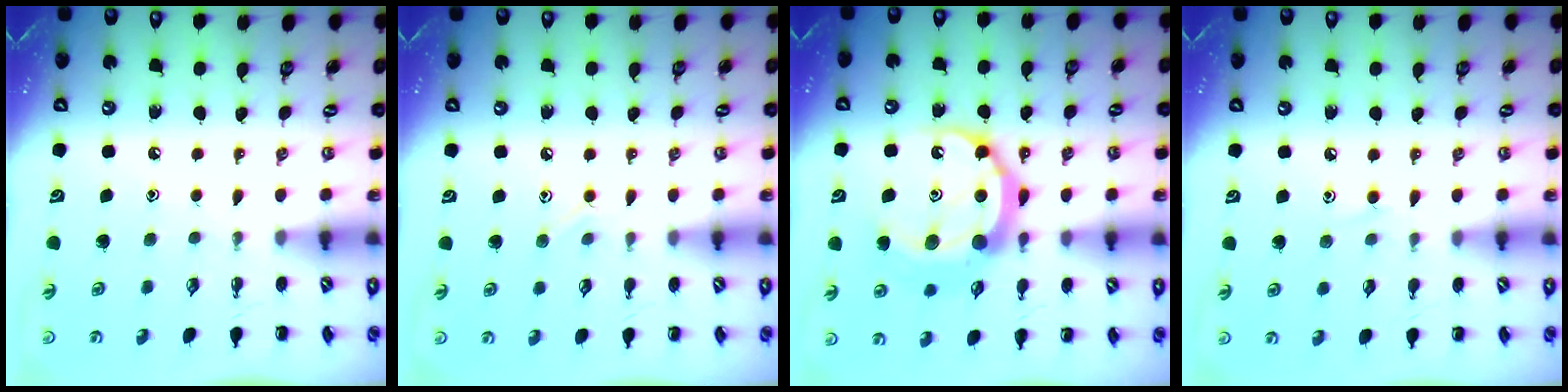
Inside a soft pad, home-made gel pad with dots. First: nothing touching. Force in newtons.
{"total": 4.9, "press": 4.7, "slide": 1.5}
{"total": 15.0, "press": 14.9, "slide": 1.0}
{"total": 6.5, "press": 6.1, "slide": 2.3}